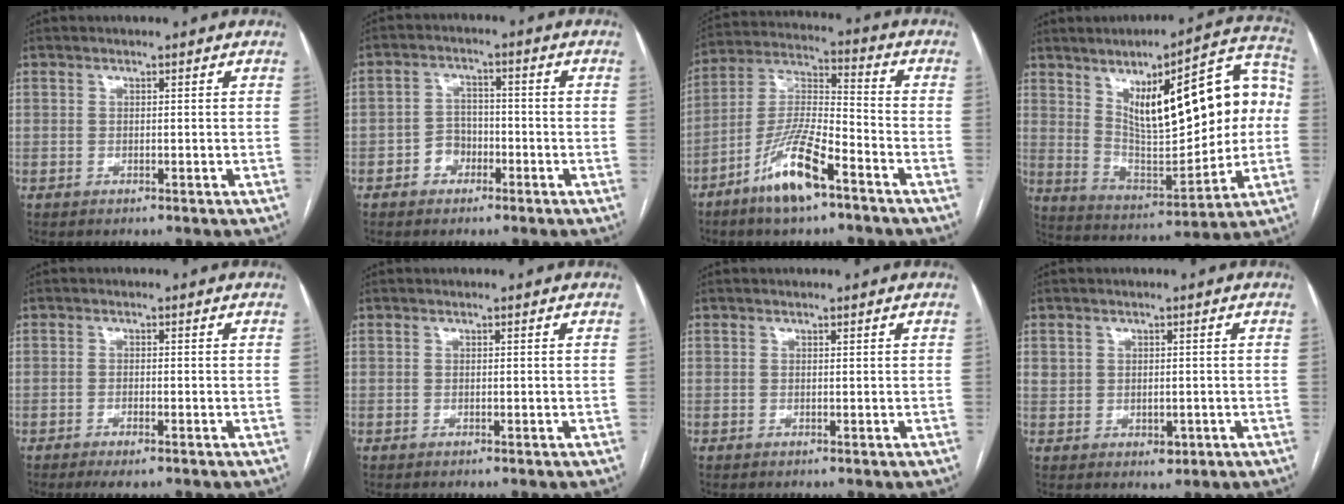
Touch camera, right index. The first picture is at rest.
{"total": 3.9, "force": [-1.9, 3.1, 1.4], "torque": [-0.020, 0.015, -0.034]}
{"total": 12.4, "force": [-7.4, 2.3, 9.7], "torque": [-0.198, -0.009, -0.140]}
{"total": 22.7, "force": [4.2, 6.9, 21.2], "torque": [-0.318, 0.030, 0.073]}
{"total": 2.8, "force": [-1.8, 0.6, 2.0], "torque": [-0.035, -0.004, -0.028]}
{"total": 0.0}
{"total": 0.0}
{"total": 3.0, "force": [0.0, 2.5, 1.6], "torque": [-0.026, 0.003, 0.012]}